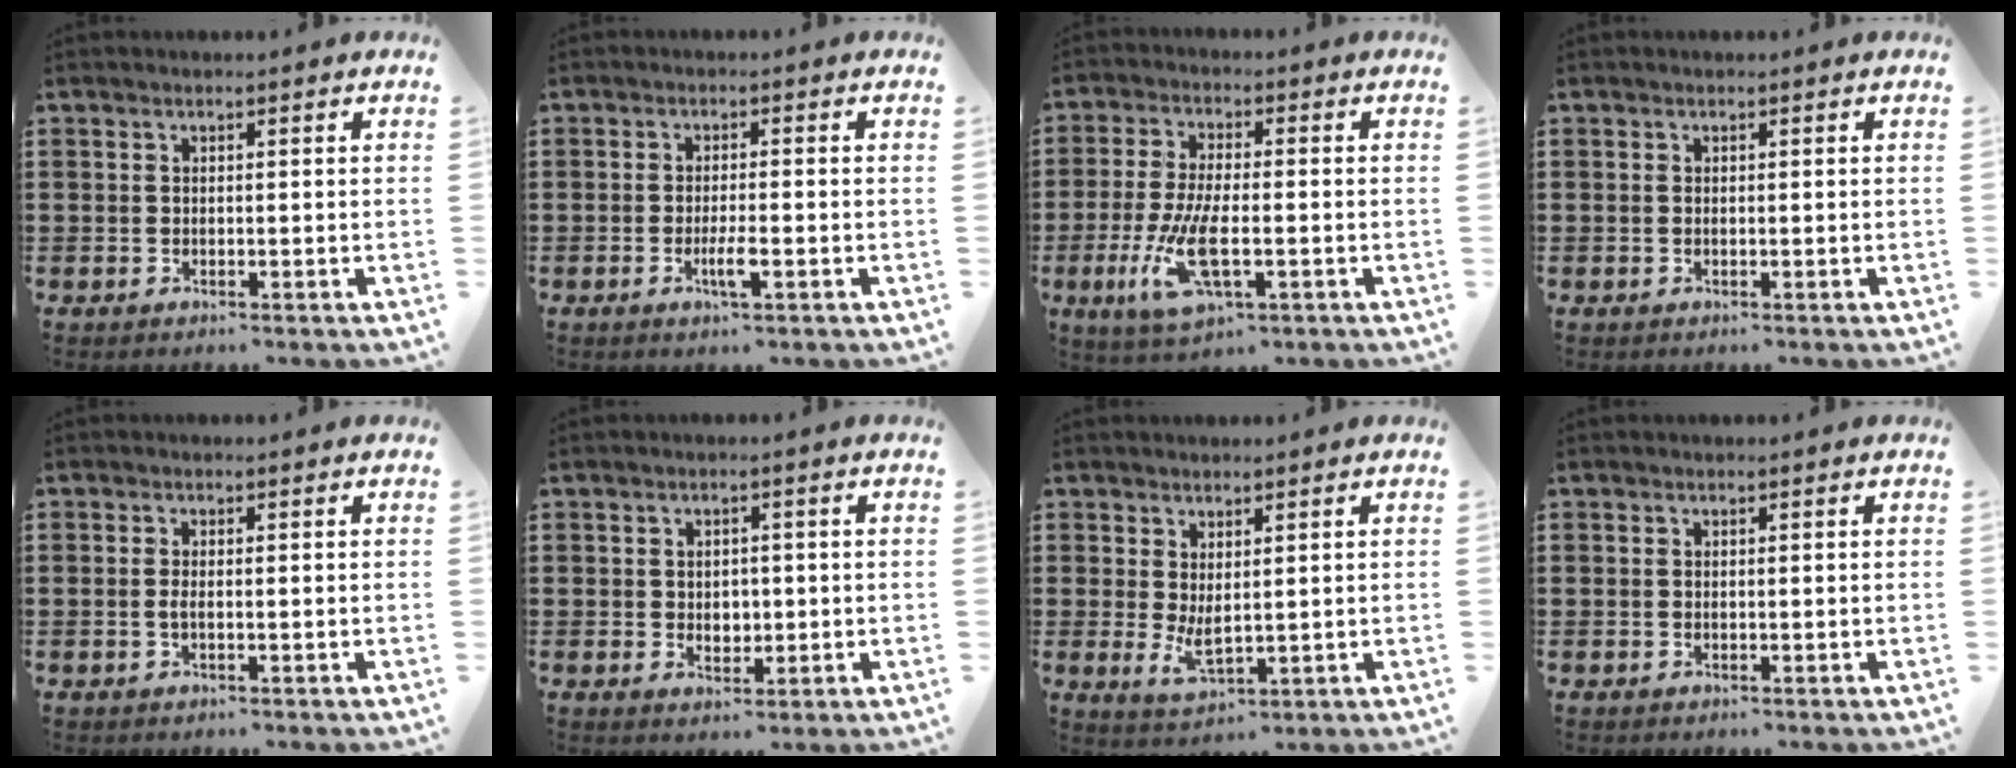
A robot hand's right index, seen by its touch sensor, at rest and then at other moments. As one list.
[{"total": 3.2, "force": [-1.3, 0.4, 2.9], "torque": [-0.058, -0.003, -0.025]}, {"total": 9.3, "force": [-2.8, 3.2, 8.3], "torque": [-0.191, -0.022, -0.054]}, {"total": 0.0}, {"total": 1.2, "force": [-0.4, 0.0, 1.1], "torque": [-0.023, -0.004, -0.007]}, {"total": 1.9, "force": [0.0, 1.5, 1.2], "torque": [-0.018, 0.005, -0.004]}, {"total": 3.2, "force": [0.5, 1.1, 3.0], "torque": [-0.064, -0.008, 0.010]}, {"total": 0.0}]